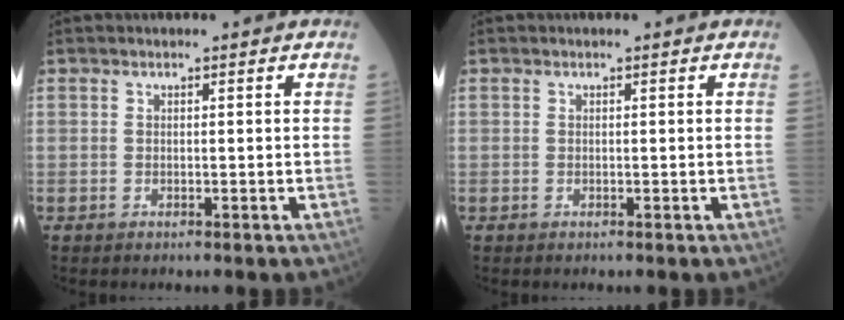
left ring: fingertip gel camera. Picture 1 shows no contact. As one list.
[{"total": 0.0}]